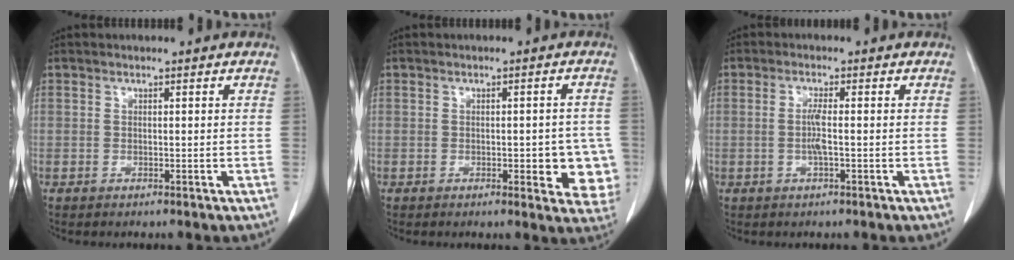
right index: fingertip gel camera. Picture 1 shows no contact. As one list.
[{"total": 7.1, "force": [-1.6, 2.6, 6.4], "torque": [-0.054, 0.001, -0.016]}, {"total": 2.6, "force": [-0.4, 0.0, 2.6], "torque": [-0.056, -0.002, -0.009]}]